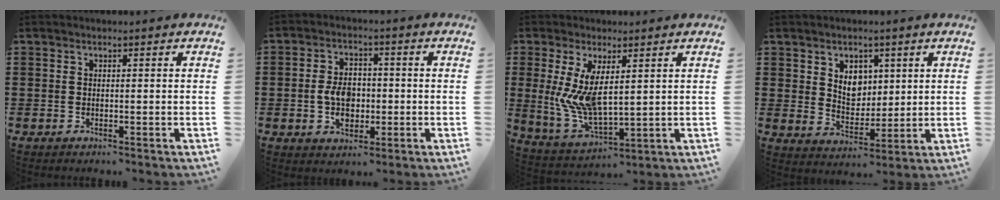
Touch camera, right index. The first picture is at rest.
{"total": 5.7, "force": [-0.8, 3.9, 4.1], "torque": [-0.072, 0.001, -0.020]}
{"total": 8.2, "force": [1.6, 3.5, 7.2], "torque": [-0.176, -0.015, 0.025]}
{"total": 5.1, "force": [2.3, 4.1, 2.0], "torque": [-0.043, 0.003, 0.039]}